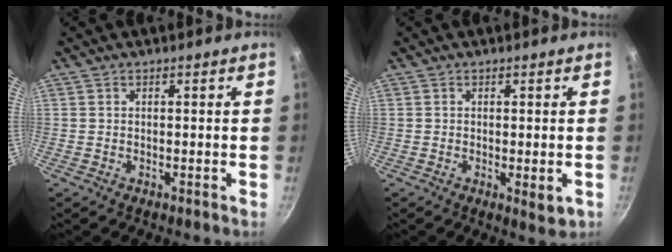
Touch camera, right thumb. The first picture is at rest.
{"total": 2.9, "force": [-0.8, 0.9, 2.7], "torque": [-0.038, -0.009, -0.009]}